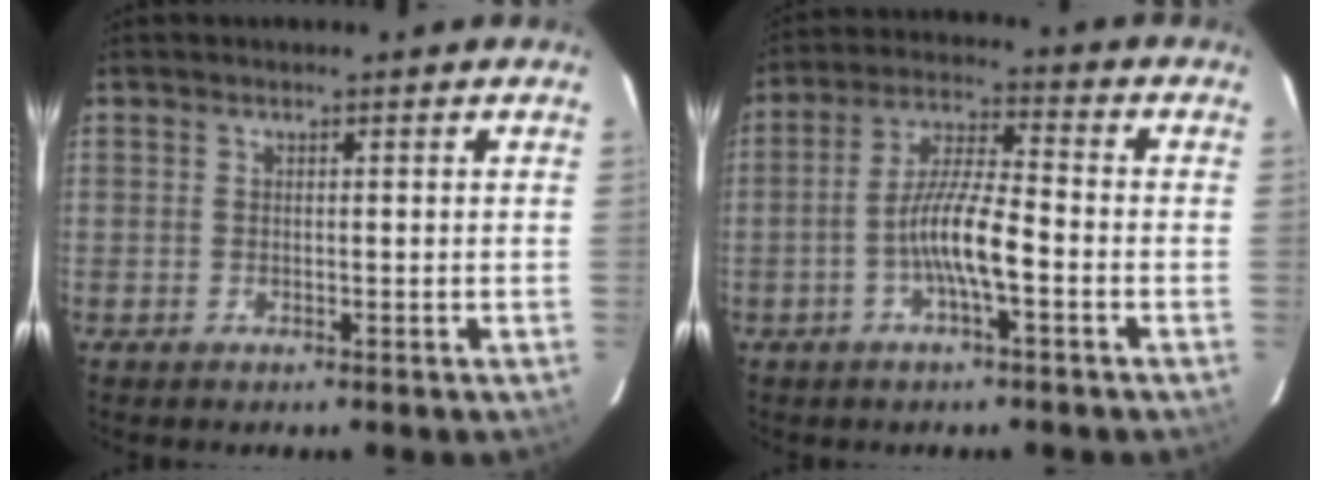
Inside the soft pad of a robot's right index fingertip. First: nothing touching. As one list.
[{"total": 8.5, "force": [-3.1, 1.2, 7.9], "torque": [-0.159, 0.006, -0.058]}]